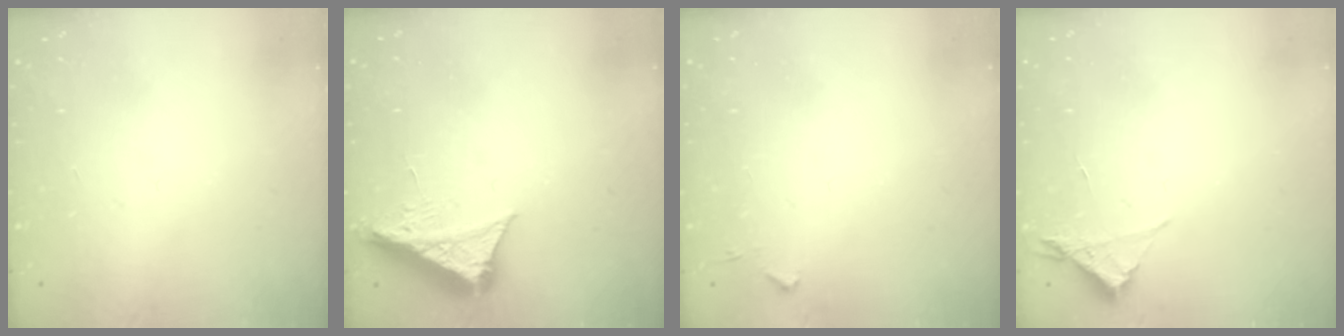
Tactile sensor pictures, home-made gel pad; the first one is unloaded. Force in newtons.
{"total": 8.2, "press": 8.2, "slide": 0.3}
{"total": 3.1, "press": 3.1, "slide": 0.5}
{"total": 3.5, "press": 3.5, "slide": 0.4}